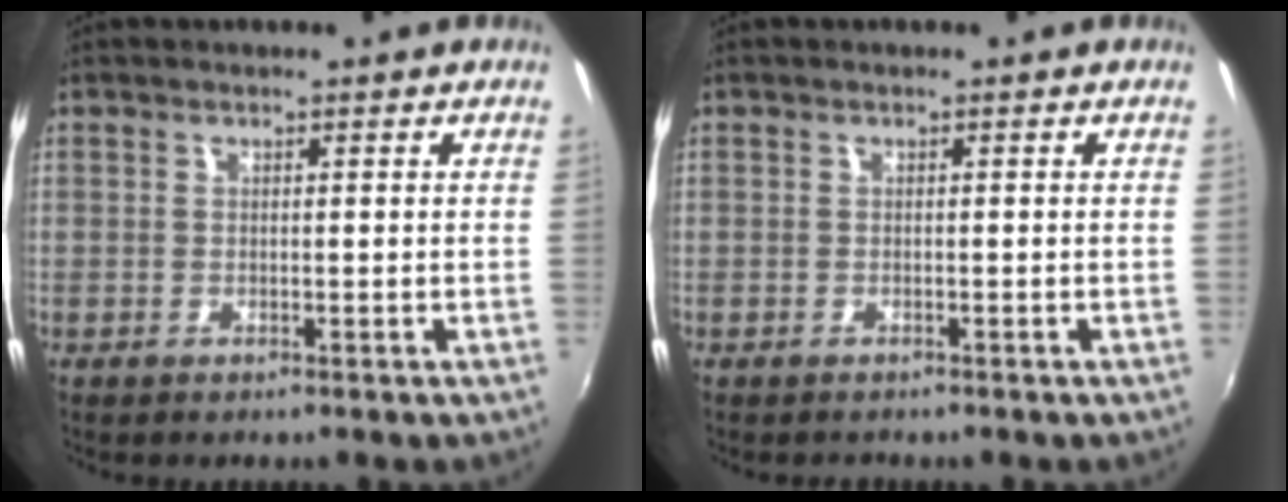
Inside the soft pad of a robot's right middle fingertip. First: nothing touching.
{"total": 0.7, "force": [-0.6, 0.3, 0.0], "torque": [-0.002, -0.002, -0.010]}